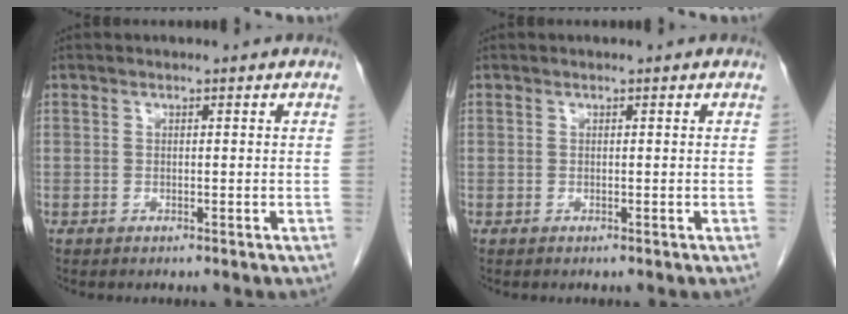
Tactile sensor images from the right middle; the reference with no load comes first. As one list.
[{"total": 0.0}]